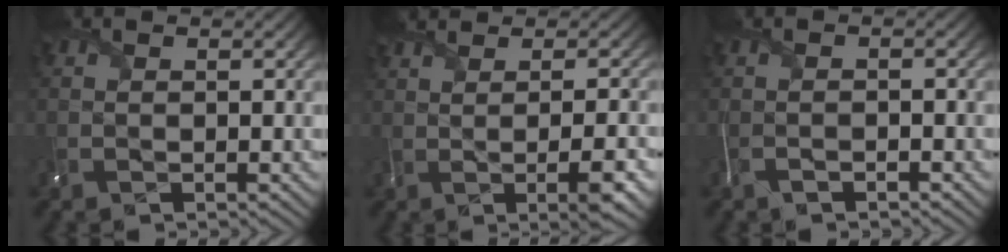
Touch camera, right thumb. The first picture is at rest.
{"total": 4.8, "force": [0.7, 0.8, 4.7], "torque": [-0.053, 0.021, -0.003]}
{"total": 1.5, "force": [-1.4, -0.4, 0.2], "torque": [-0.002, 0.004, -0.032]}